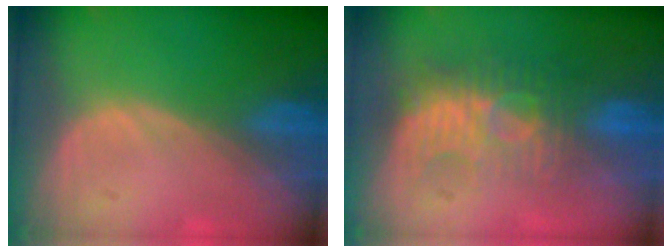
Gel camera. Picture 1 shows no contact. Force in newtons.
{"total": 8.7, "press": 8.1, "slide": 3.2}